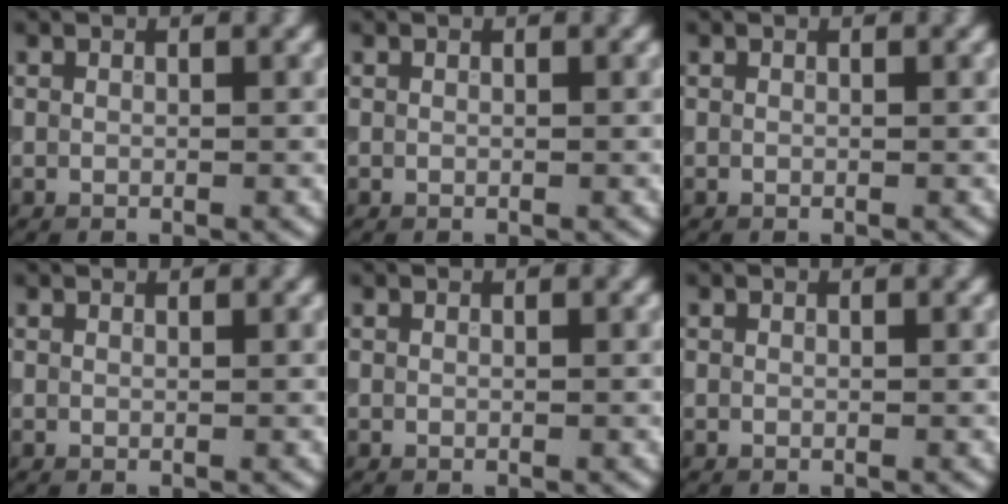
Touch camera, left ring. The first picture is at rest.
{"total": 0.0}
{"total": 0.0}
{"total": 1.1, "force": [1.0, 0.1, 0.2], "torque": [-0.010, -0.004, 0.008]}
{"total": 0.0}
{"total": 0.0}